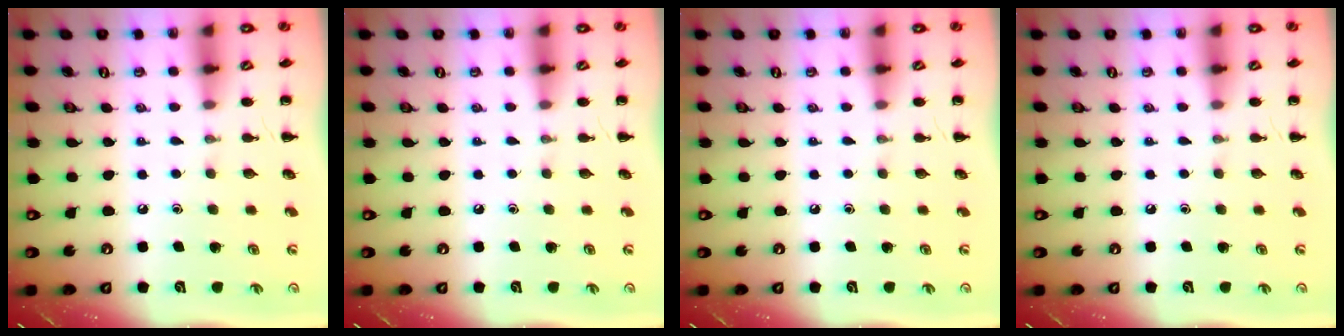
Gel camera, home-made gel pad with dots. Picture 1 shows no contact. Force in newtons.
{"total": 0.0}
{"total": 0.0}
{"total": 0.0}